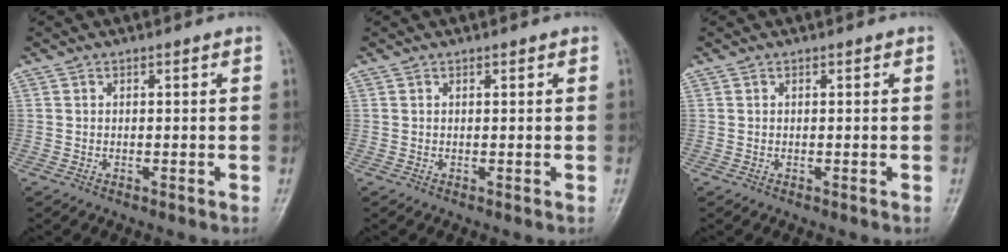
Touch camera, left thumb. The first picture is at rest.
{"total": 0.5, "force": [0.4, 0.2, 0.3], "torque": [-0.005, -0.002, 0.003]}
{"total": 0.0}